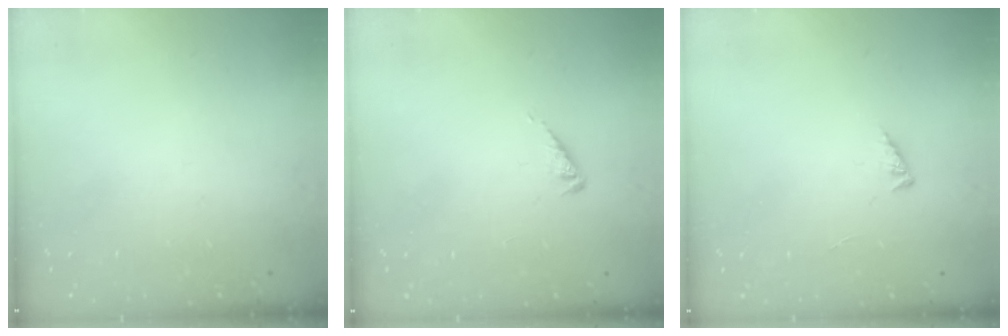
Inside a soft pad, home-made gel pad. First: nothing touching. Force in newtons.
{"total": 2.6, "press": 2.5, "slide": 0.5}
{"total": 1.4, "press": 1.3, "slide": 0.3}